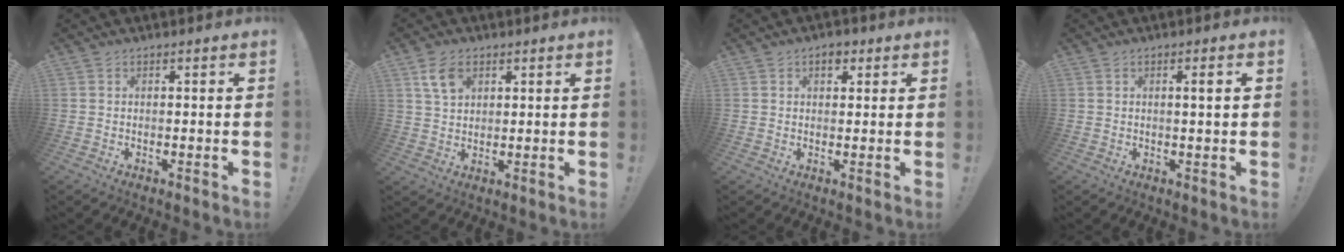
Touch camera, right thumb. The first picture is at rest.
{"total": 6.6, "force": [3.2, 4.3, 3.8], "torque": [-0.066, -0.005, 0.063]}
{"total": 3.3, "force": [1.6, 2.2, 1.9], "torque": [-0.013, -0.003, 0.023]}
{"total": 2.8, "force": [0.5, -0.2, 2.7], "torque": [-0.036, -0.005, 0.003]}